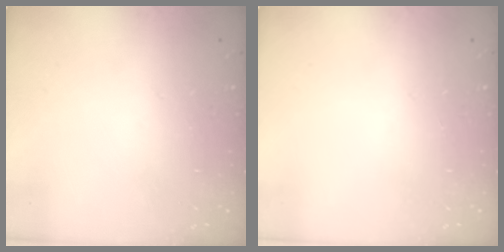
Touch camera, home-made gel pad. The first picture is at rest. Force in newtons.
{"total": 0.0}